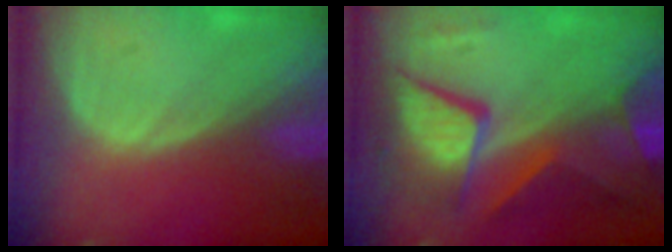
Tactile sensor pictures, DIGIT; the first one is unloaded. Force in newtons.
{"total": 10.7, "press": 10.7, "slide": 1.0}